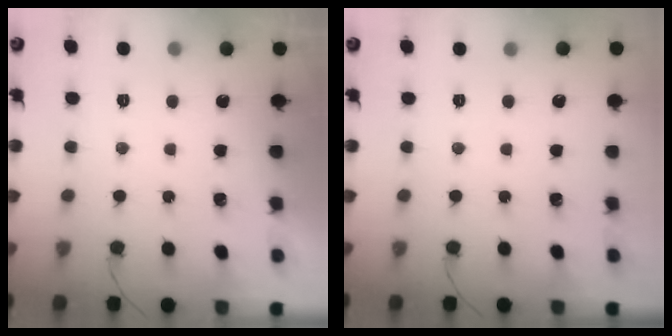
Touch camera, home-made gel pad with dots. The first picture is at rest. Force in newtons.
{"total": 0.0}